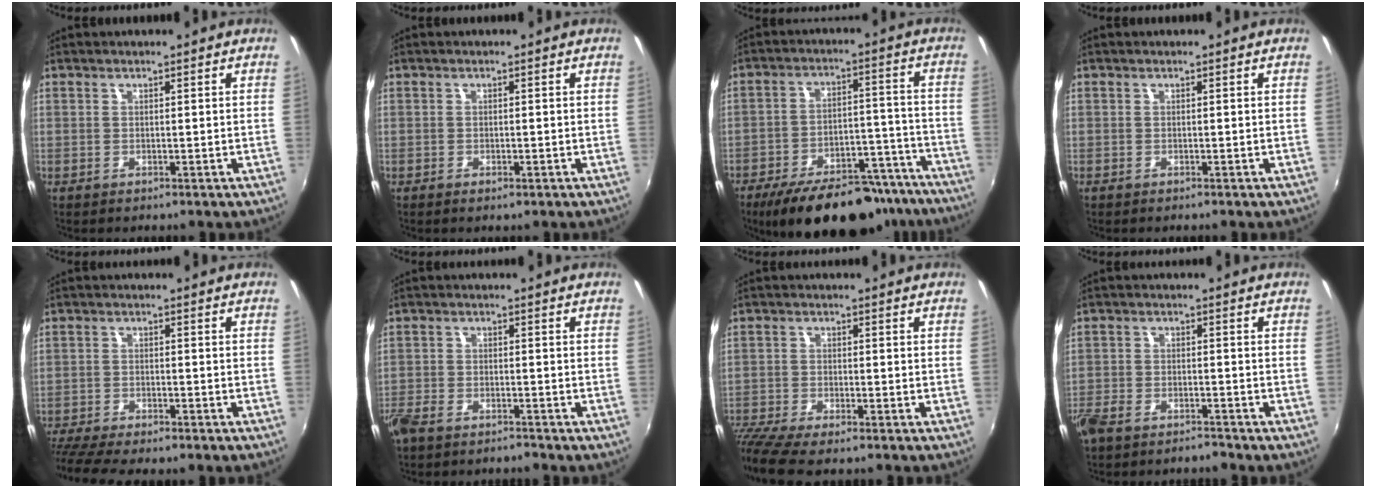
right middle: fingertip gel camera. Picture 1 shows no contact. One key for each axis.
{"total": 1.1, "fx": -0.8, "fy": 0.5, "fz": 0.6, "tx": -0.012, "ty": -0.005, "tz": -0.013}
{"total": 23.6, "fx": -19.0, "fy": 8.8, "fz": 10.8, "tx": -0.184, "ty": 0.008, "tz": -0.249}
{"total": 0.0}
{"total": 10.5, "fx": -9.1, "fy": 1.5, "fz": 5.0, "tx": -0.126, "ty": -0.037, "tz": -0.153}
{"total": 6.7, "fx": -5.7, "fy": 2.2, "fz": 2.7, "tx": -0.084, "ty": -0.022, "tz": -0.107}
{"total": 8.6, "fx": -7.4, "fy": 1.1, "fz": 4.3, "tx": -0.113, "ty": -0.039, "tz": -0.134}
{"total": 7.6, "fx": -6.5, "fy": 2.5, "fz": 2.9, "tx": -0.089, "ty": -0.020, "tz": -0.118}